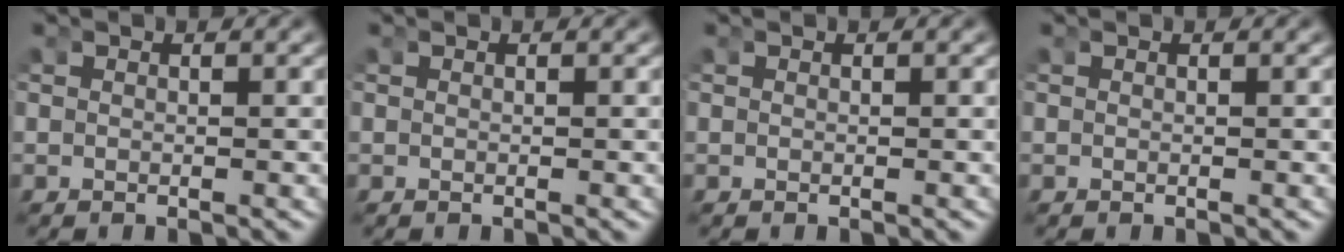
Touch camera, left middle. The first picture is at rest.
{"total": 0.0}
{"total": 0.0}
{"total": 0.0}